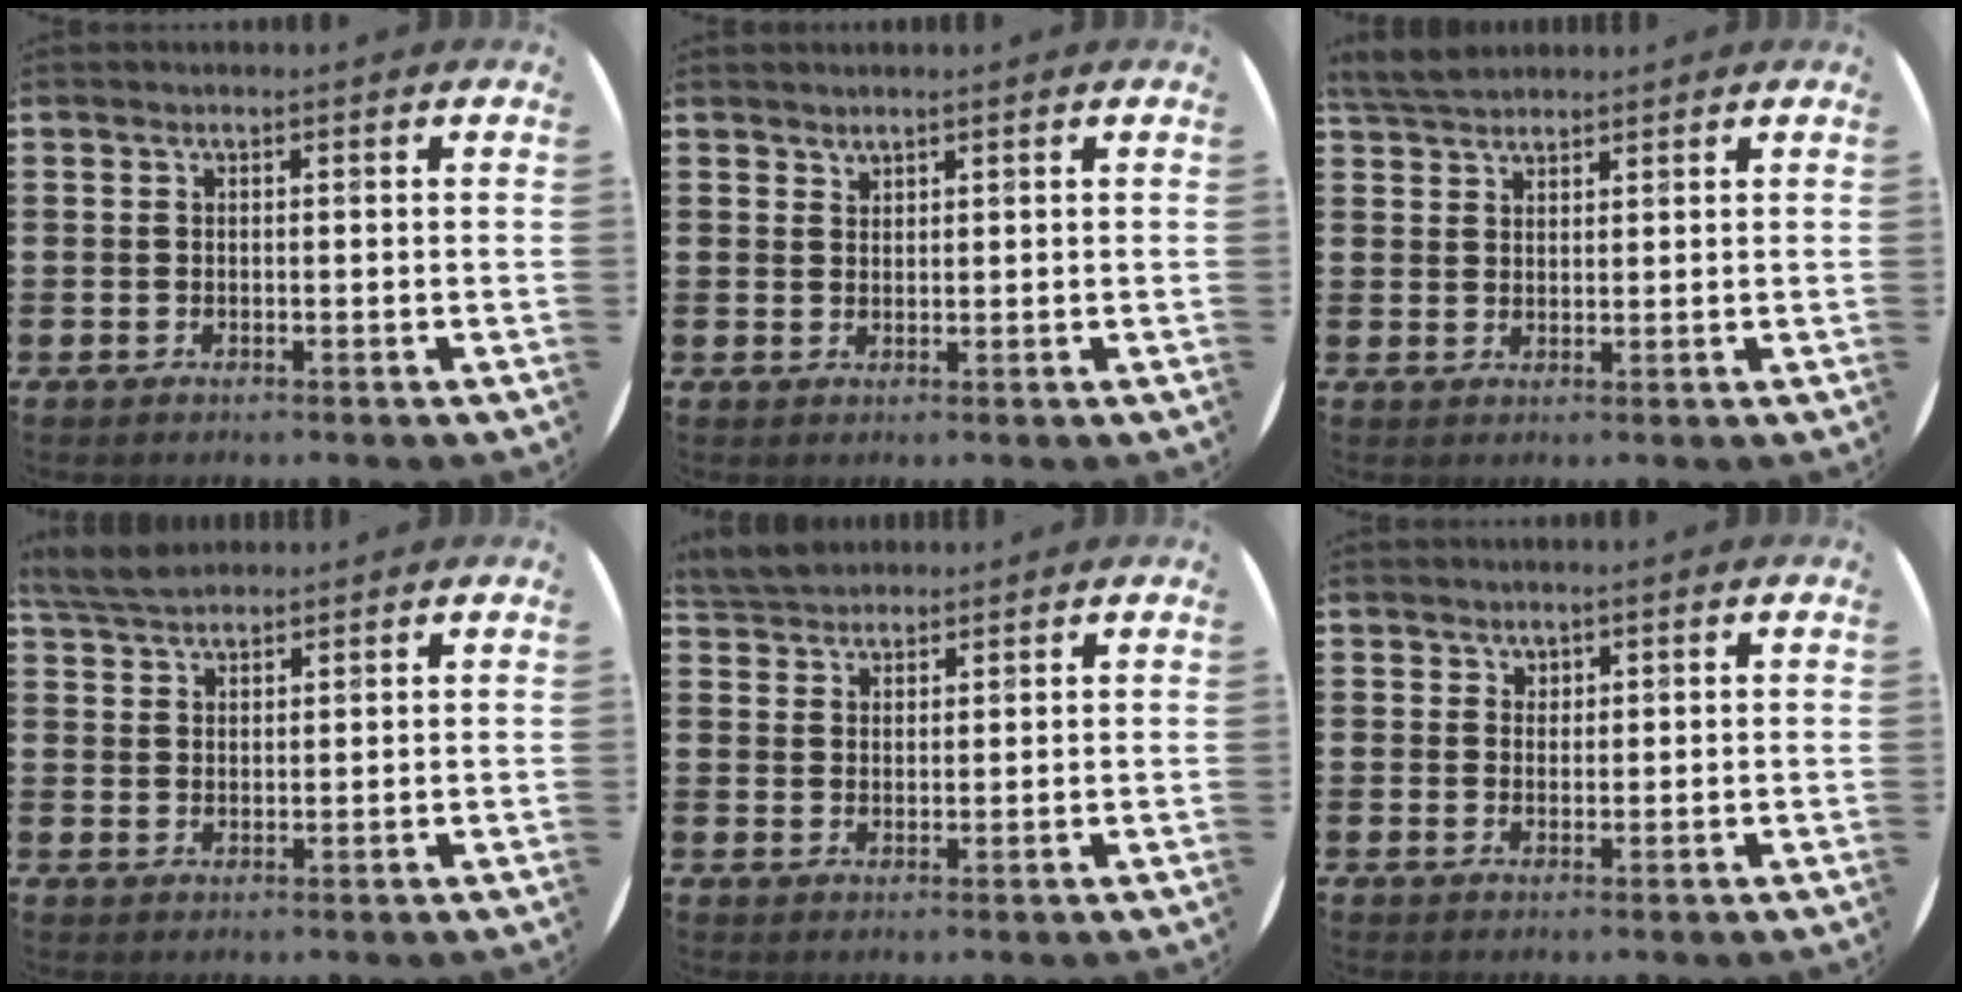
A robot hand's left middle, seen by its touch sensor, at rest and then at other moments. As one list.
[{"total": 1.3, "force": [1.3, 0.2, -0.3], "torque": [0.004, 0.001, 0.025]}, {"total": 3.9, "force": [3.7, 1.0, 0.9], "torque": [-0.026, -0.002, 0.071]}, {"total": 4.5, "force": [4.2, 1.1, 1.3], "torque": [-0.035, -0.004, 0.079]}, {"total": 3.9, "force": [3.8, 1.1, 0.0], "torque": [-0.010, -0.005, 0.074]}, {"total": 1.3, "force": [1.1, 0.7, 0.0], "torque": [0.016, -0.005, 0.018]}]